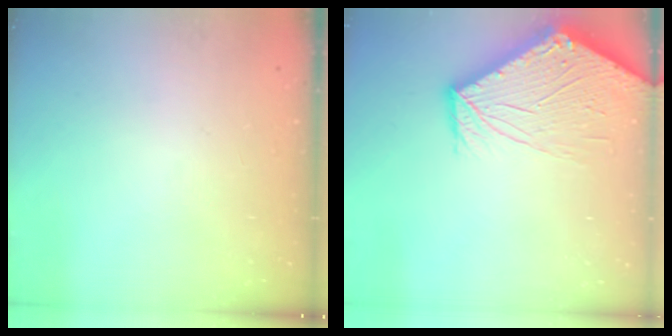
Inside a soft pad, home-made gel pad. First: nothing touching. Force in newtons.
{"total": 11.1, "press": 11.0, "slide": 1.3}